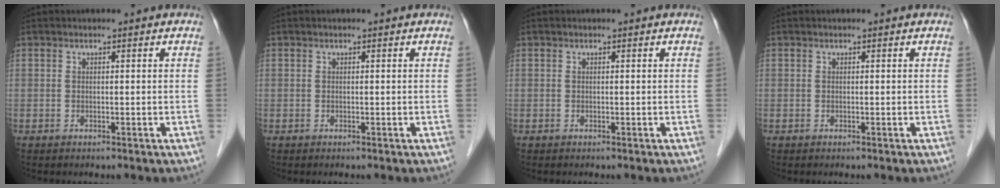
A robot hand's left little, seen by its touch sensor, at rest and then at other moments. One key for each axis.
{"total": 0.0}
{"total": 0.0}
{"total": 0.0}